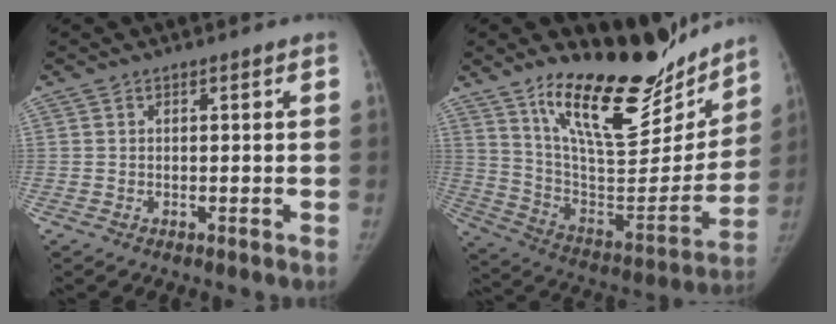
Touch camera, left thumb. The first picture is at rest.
{"total": 26.7, "force": [19.4, 9.5, 15.6], "torque": [-0.190, -0.107, 0.319]}